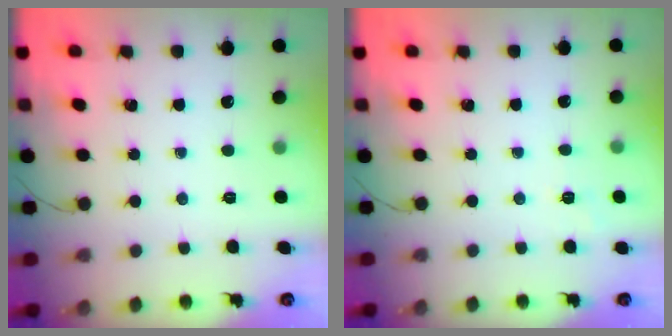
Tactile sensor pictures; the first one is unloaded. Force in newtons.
{"total": 3.3, "press": 3.0, "slide": 1.5}